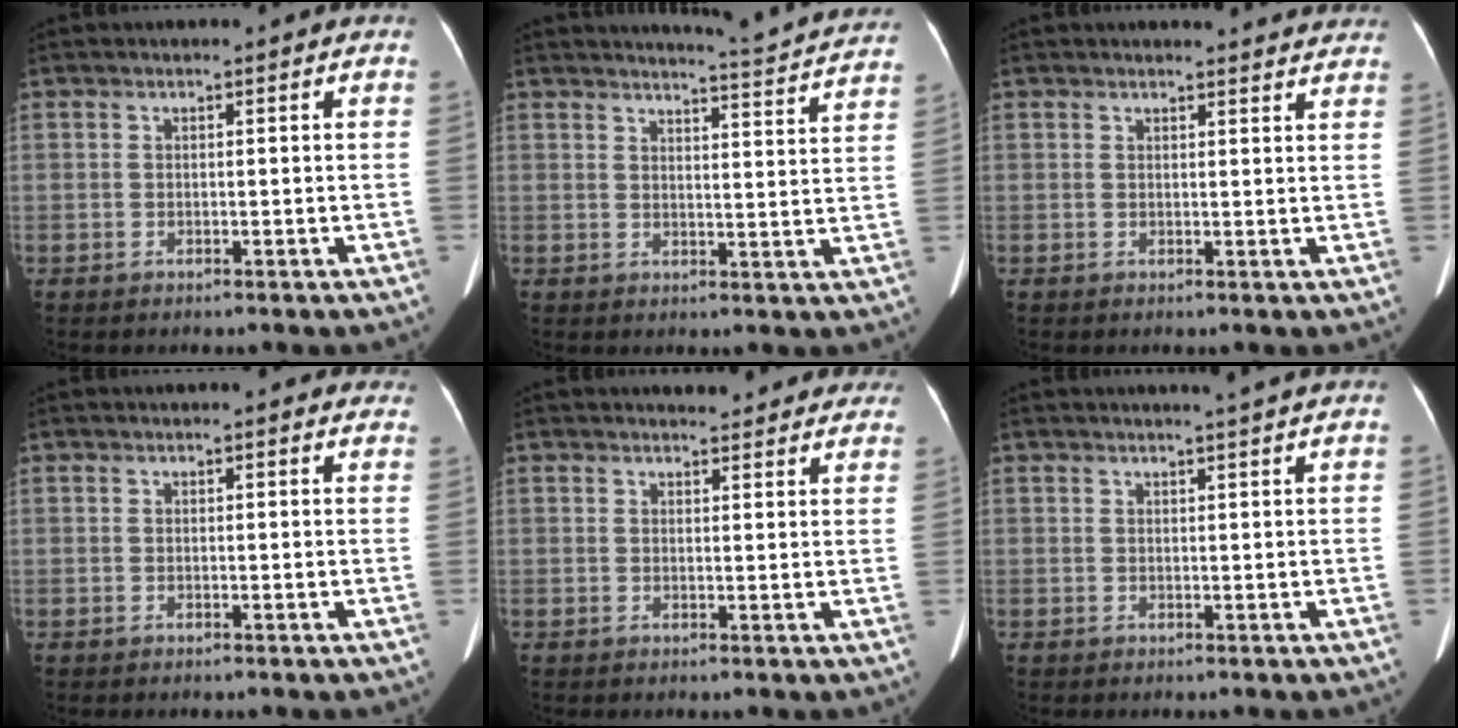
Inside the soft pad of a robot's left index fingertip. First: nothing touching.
{"total": 11.0, "force": [10.8, -1.1, 2.0], "torque": [-0.038, -0.039, 0.121]}
{"total": 7.0, "force": [6.8, 1.0, 1.2], "torque": [0.000, -0.005, 0.054]}
{"total": 4.6, "force": [3.9, 1.4, 1.9], "torque": [-0.012, 0.009, 0.031]}
{"total": 8.2, "force": [7.5, 2.4, 2.2], "torque": [-0.008, 0.000, 0.070]}
{"total": 2.7, "force": [2.4, -0.7, 1.1], "torque": [-0.015, 0.000, 0.029]}